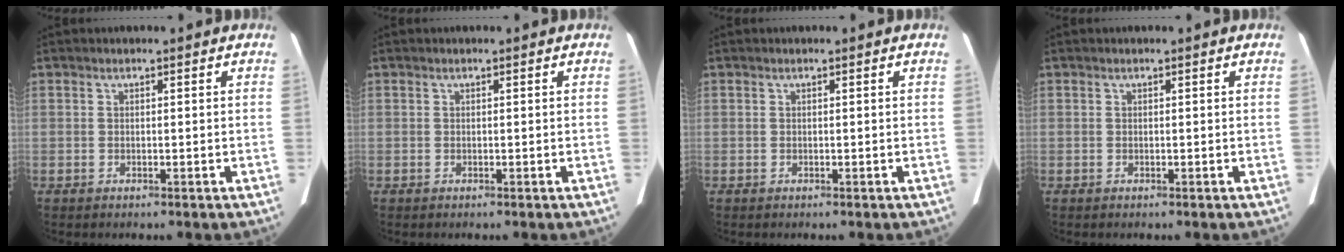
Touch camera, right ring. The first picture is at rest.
{"total": 0.0}
{"total": 0.0}
{"total": 0.0}